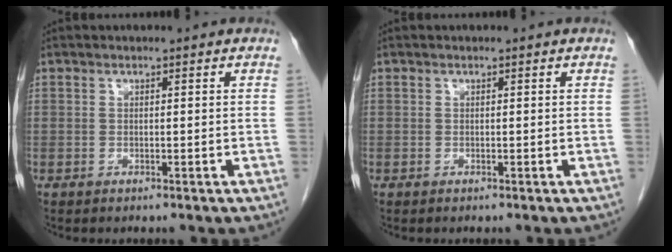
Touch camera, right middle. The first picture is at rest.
{"total": 0.0}